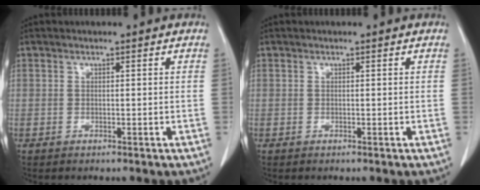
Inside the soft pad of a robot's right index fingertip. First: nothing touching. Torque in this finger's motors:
{"motor_torque": [0.00, 0.00, 0.00, 0.00]}